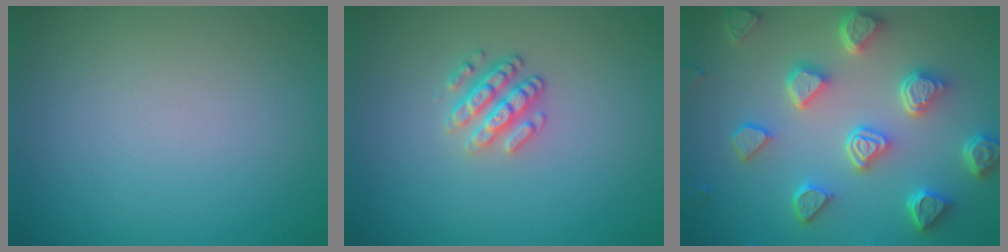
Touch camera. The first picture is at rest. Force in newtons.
{"total": 2.5, "press": 2.3, "slide": 0.9}
{"total": 6.7, "press": 5.3, "slide": 4.0}